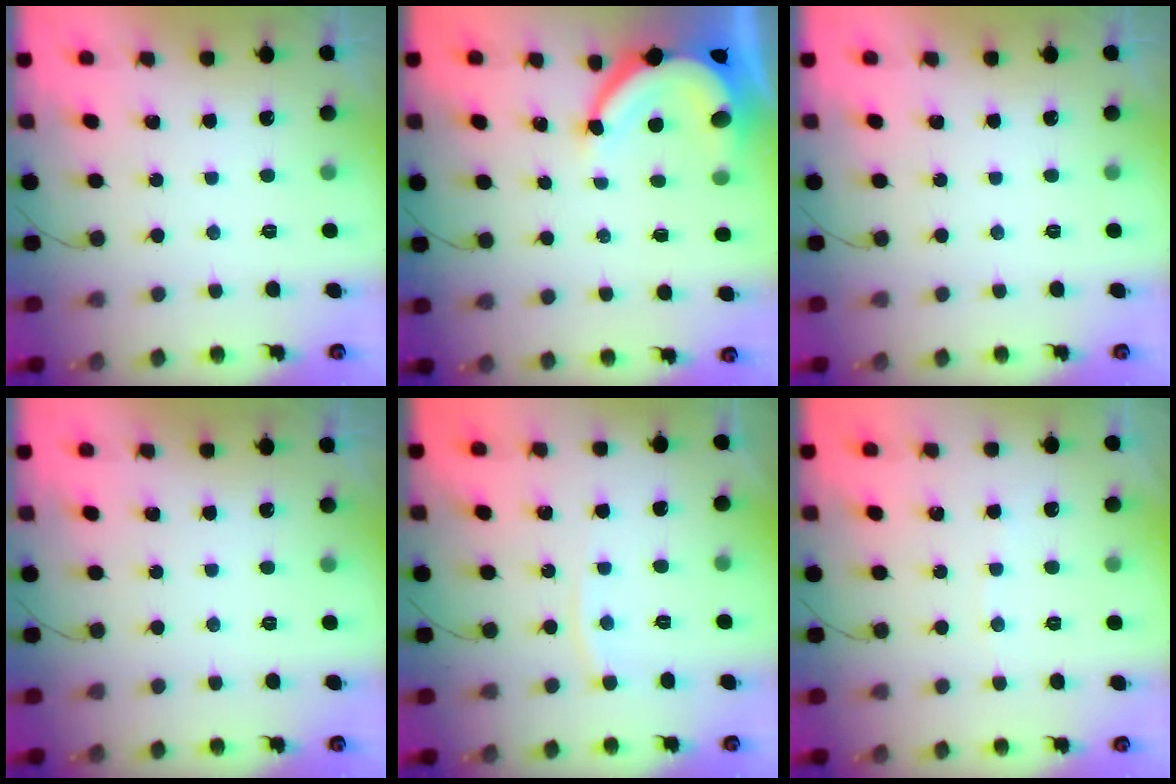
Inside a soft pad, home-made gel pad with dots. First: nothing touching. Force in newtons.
{"total": 7.5, "press": 7.4, "slide": 1.0}
{"total": 0.0}
{"total": 0.0}
{"total": 2.5, "press": 2.5, "slide": 0.4}
{"total": 2.6, "press": 2.6, "slide": 0.3}